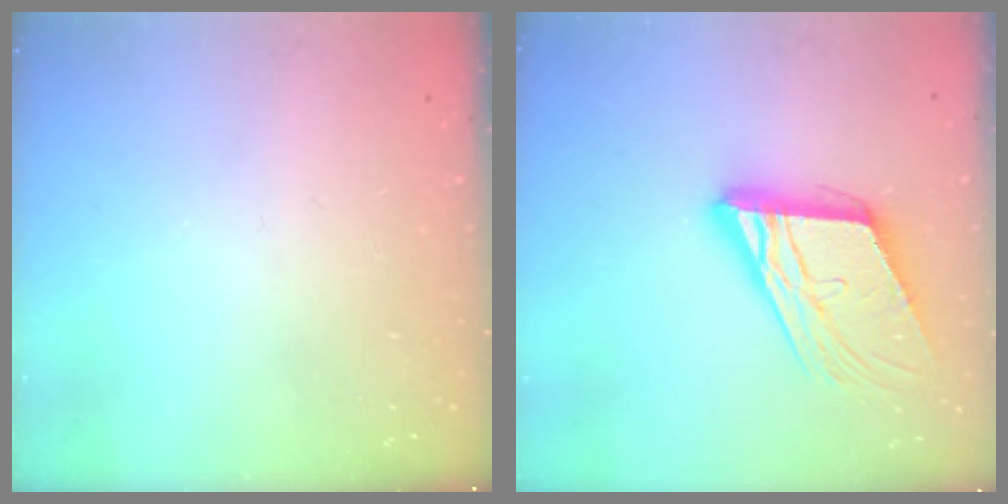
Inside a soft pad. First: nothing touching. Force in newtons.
{"total": 17.6, "press": 17.4, "slide": 2.6}